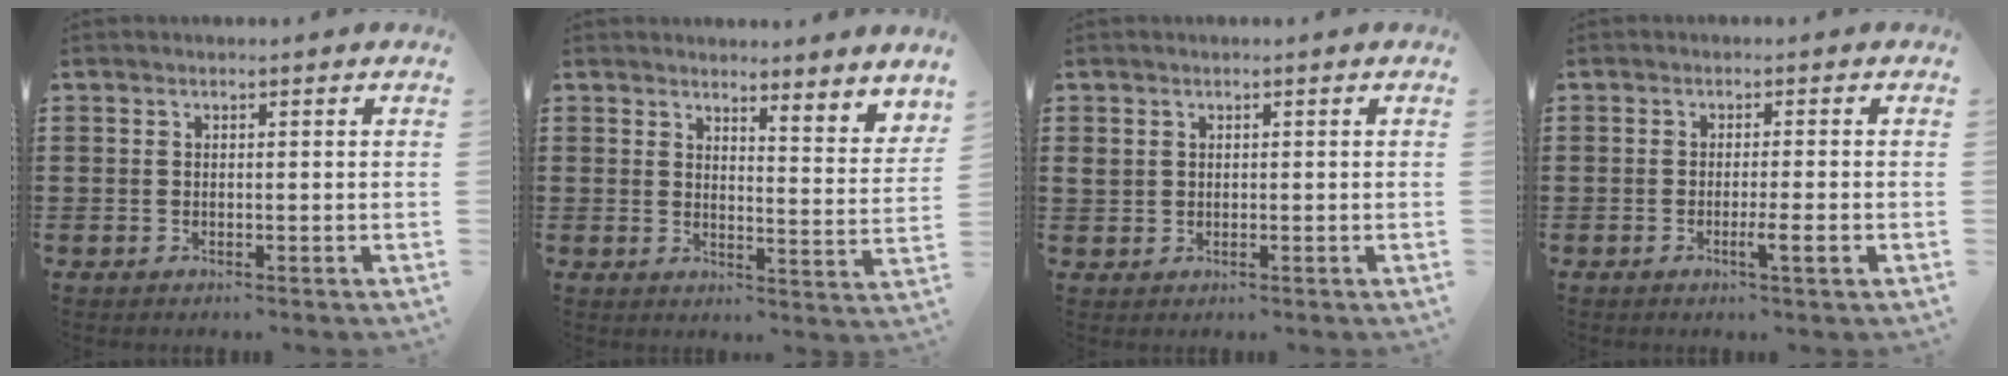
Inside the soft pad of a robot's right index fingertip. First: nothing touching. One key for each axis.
{"total": 3.2, "fx": 3.2, "fy": -0.2, "fz": 0.4, "tx": -0.016, "ty": -0.023, "tz": 0.052}
{"total": 1.1, "fx": 0.5, "fy": 0.9, "fz": 0.3, "tx": -0.008, "ty": 0.005, "tz": 0.010}
{"total": 3.0, "fx": -1.3, "fy": -0.1, "fz": 2.8, "tx": -0.044, "ty": -0.008, "tz": -0.023}